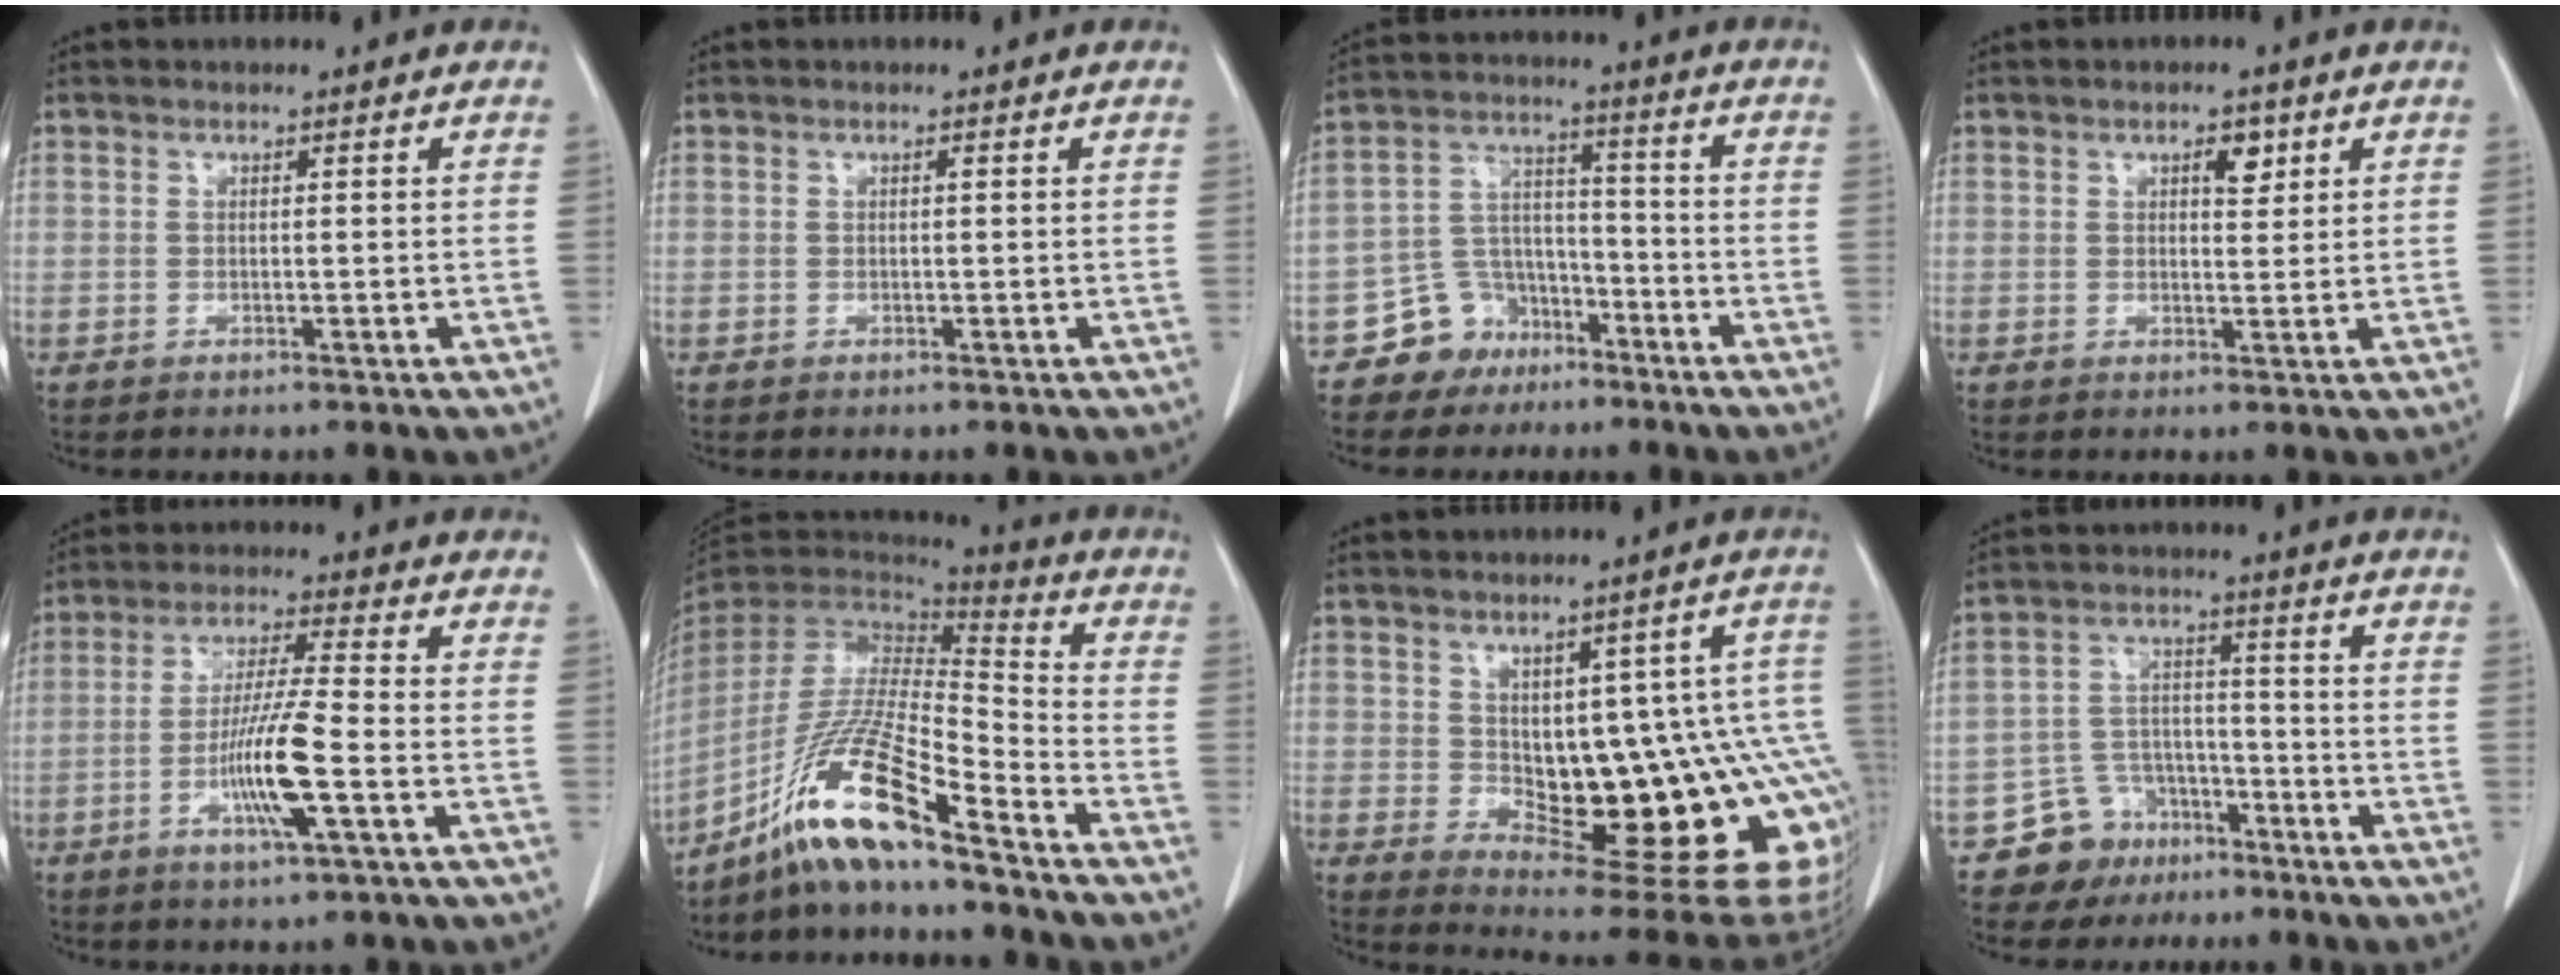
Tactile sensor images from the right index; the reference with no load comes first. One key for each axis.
{"total": 0.0}
{"total": 8.0, "fx": -5.4, "fy": 5.7, "fz": 1.1, "tx": -0.022, "ty": 0.026, "tz": -0.091}
{"total": 2.8, "fx": 1.4, "fy": 1.2, "fz": 2.1, "tx": -0.033, "ty": -0.002, "tz": 0.022}
{"total": 10.0, "fx": -3.1, "fy": 0.1, "fz": 9.6, "tx": -0.184, "ty": -0.010, "tz": -0.061}
{"total": 16.3, "fx": -11.4, "fy": 0.9, "fz": 11.6, "tx": -0.230, "ty": -0.013, "tz": -0.213}
{"total": 20.1, "fx": -2.4, "fy": 7.1, "fz": 18.7, "tx": -0.147, "ty": 0.023, "tz": -0.002}
{"total": 7.6, "fx": -5.1, "fy": 5.6, "fz": 0.8, "tx": -0.011, "ty": 0.025, "tz": -0.082}